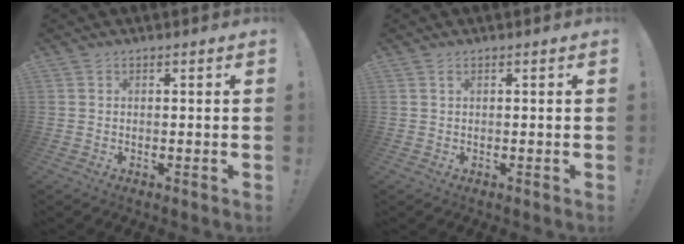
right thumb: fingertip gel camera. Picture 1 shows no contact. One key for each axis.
{"total": 0.8, "fx": 0.3, "fy": 0.1, "fz": 0.7, "tx": -0.015, "ty": 0.001, "tz": 0.005}